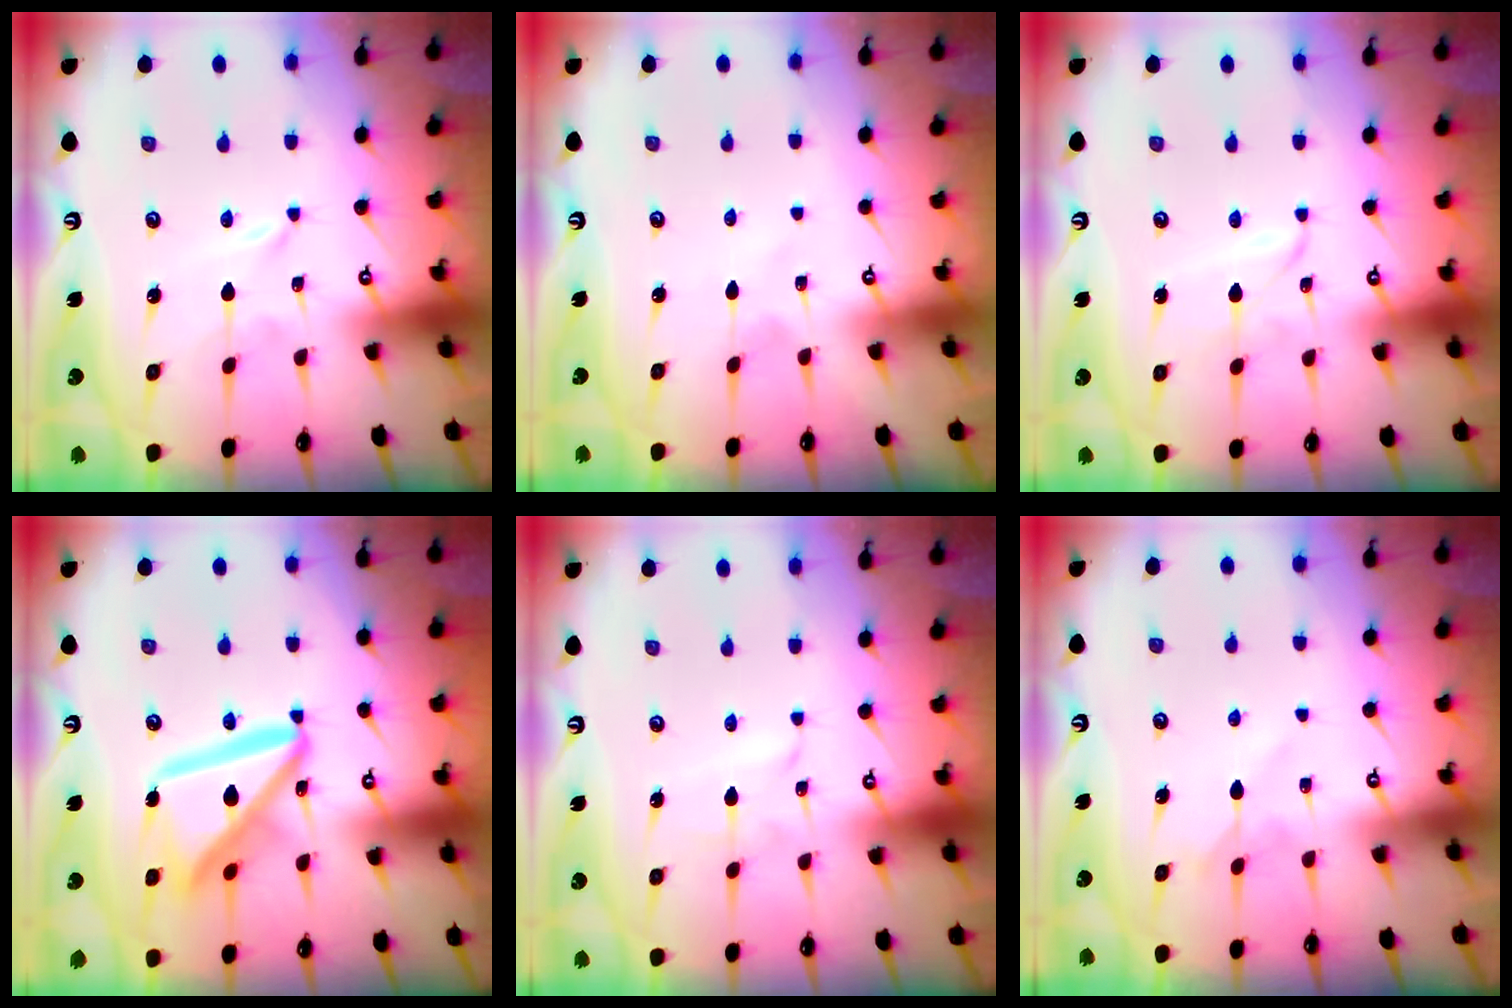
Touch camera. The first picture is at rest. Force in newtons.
{"total": 1.4, "press": 1.4, "slide": 0.1}
{"total": 1.9, "press": 1.9, "slide": 0.2}
{"total": 16.5, "press": 16.4, "slide": 1.8}
{"total": 1.7, "press": 1.7, "slide": 0.2}
{"total": 5.5, "press": 5.5, "slide": 0.7}